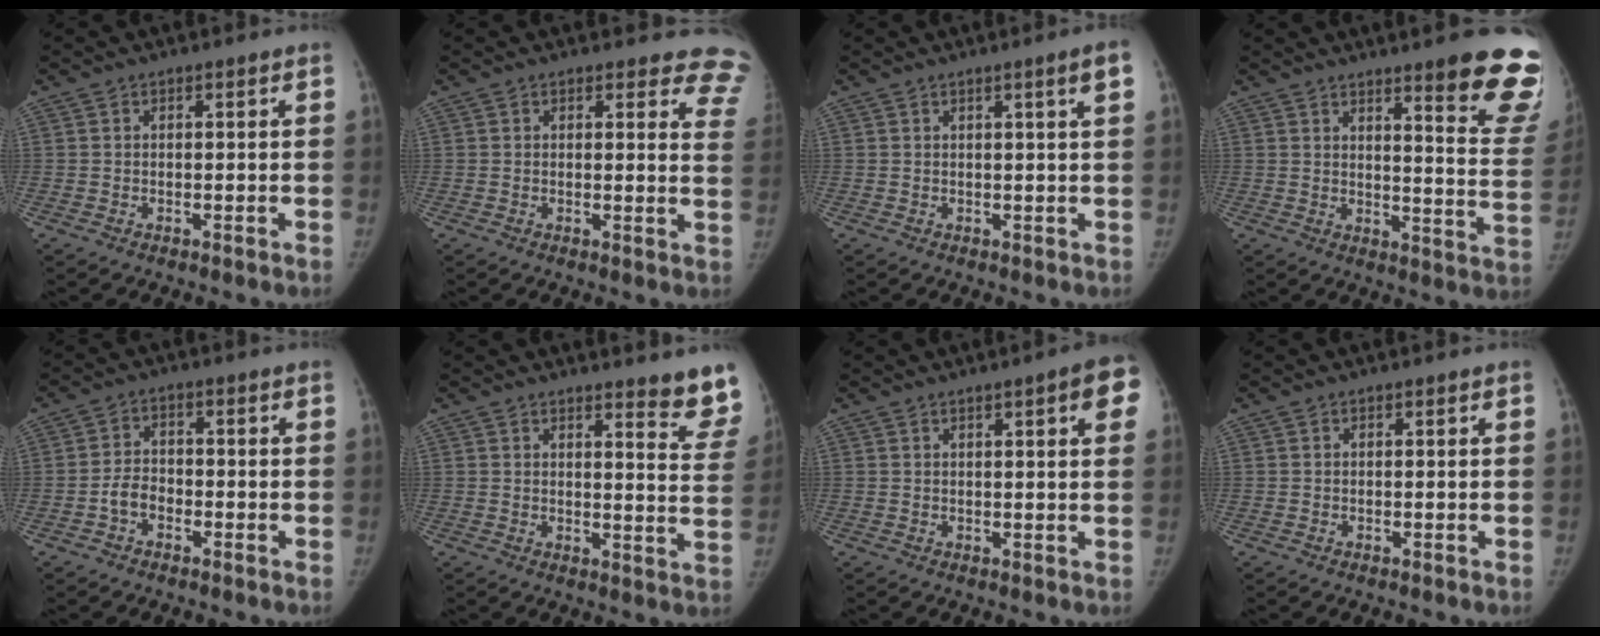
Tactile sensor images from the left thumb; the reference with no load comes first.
{"total": 9.7, "force": [8.9, 3.6, 1.2], "torque": [0.046, -0.063, 0.053]}
{"total": 2.6, "force": [1.1, -0.4, 2.3], "torque": [-0.036, -0.005, 0.018]}
{"total": 17.0, "force": [11.7, 2.9, 12.0], "torque": [-0.114, -0.086, 0.141]}
{"total": 4.1, "force": [-2.0, 2.9, 2.1], "torque": [-0.027, 0.021, -0.041]}
{"total": 10.0, "force": [9.1, 1.6, 3.9], "torque": [-0.012, -0.079, 0.088]}
{"total": 6.3, "force": [2.5, 1.5, 5.5], "torque": [-0.049, -0.002, 0.025]}
{"total": 0.0}